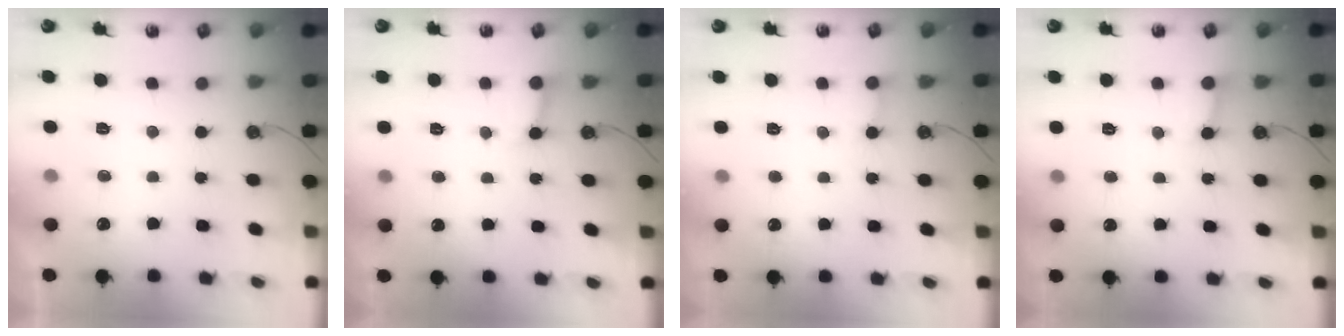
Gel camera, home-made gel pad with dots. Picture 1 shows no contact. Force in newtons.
{"total": 2.7, "press": 2.7, "slide": 0.2}
{"total": 3.1, "press": 3.1, "slide": 0.1}
{"total": 2.6, "press": 2.6, "slide": 0.3}